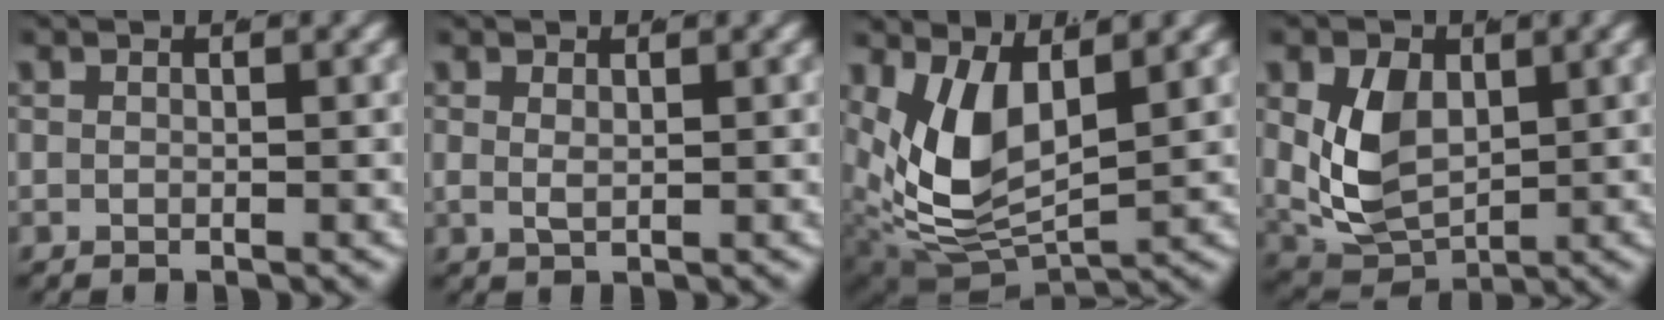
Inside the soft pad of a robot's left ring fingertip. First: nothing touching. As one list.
[{"total": 0.9, "force": [0.5, 0.3, 0.6], "torque": [-0.020, -0.015, 0.021]}, {"total": 8.3, "force": [0.5, 5.2, 6.4], "torque": [-0.141, -0.046, 0.035]}, {"total": 7.0, "force": [0.8, 5.2, 4.6], "torque": [-0.098, -0.031, 0.029]}]